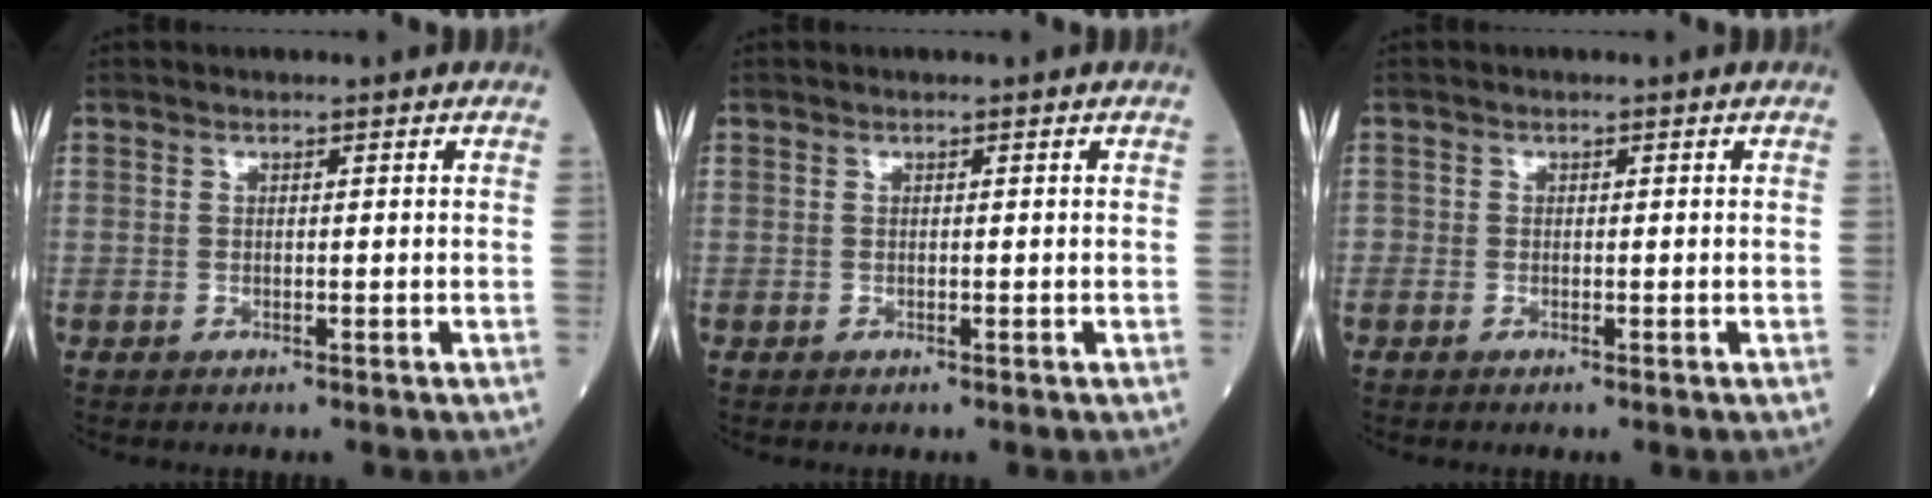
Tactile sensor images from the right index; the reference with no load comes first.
{"total": 0.0}
{"total": 0.5, "force": [-0.4, 0.3, 0.1], "torque": [-0.004, 0.001, -0.010]}